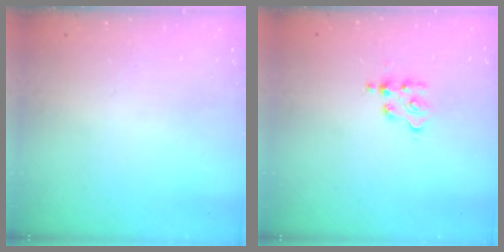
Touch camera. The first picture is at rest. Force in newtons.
{"total": 3.8, "press": 3.7, "slide": 0.6}